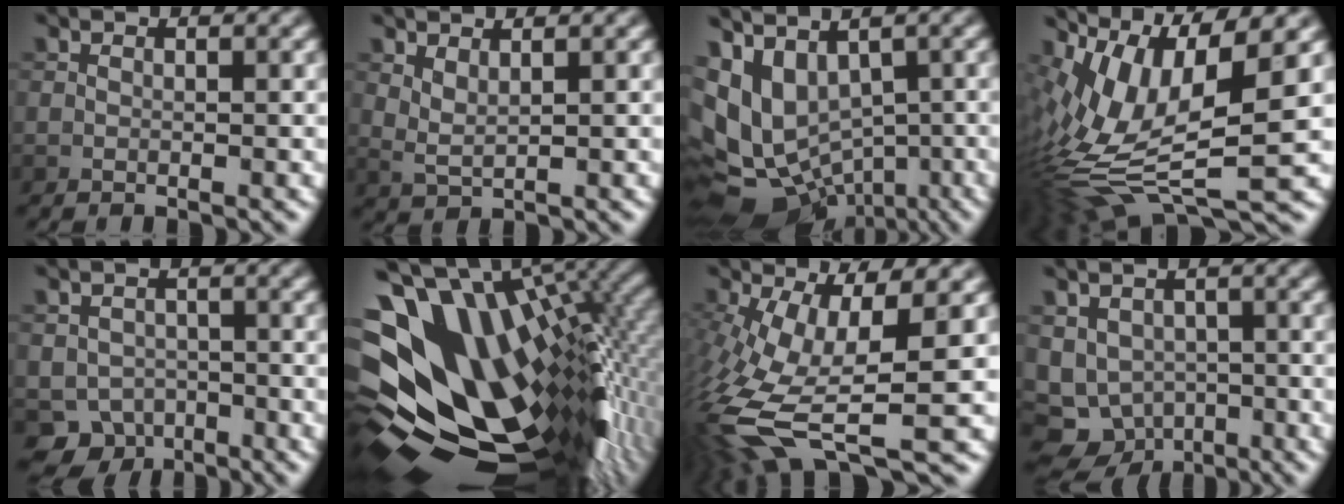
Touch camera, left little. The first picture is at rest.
{"total": 1.5, "force": [1.1, 0.4, 1.0], "torque": [-0.027, -0.007, 0.027]}
{"total": 8.8, "force": [-1.4, 6.3, 6.0], "torque": [-0.087, 0.009, 0.004]}
{"total": 12.2, "force": [0.3, 4.1, 11.4], "torque": [-0.244, -0.001, 0.020]}
{"total": 4.1, "force": [-2.2, 3.3, 0.9], "torque": [-0.005, -0.009, -0.034]}
{"total": 17.9, "force": [-0.7, 10.4, 14.6], "torque": [-0.247, -0.018, 0.005]}
{"total": 11.2, "force": [-3.5, 3.8, 10.0], "torque": [-0.216, -0.011, -0.062]}
{"total": 6.7, "force": [-2.4, 5.7, 2.7], "torque": [-0.040, -0.017, -0.033]}